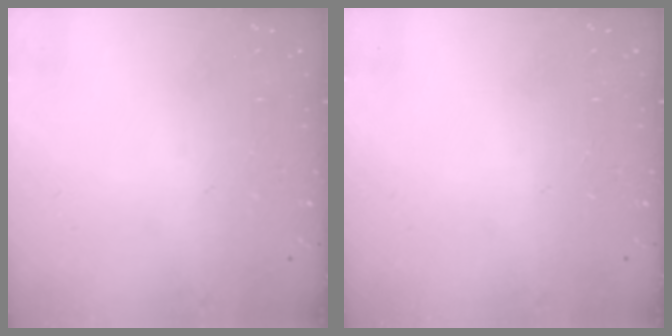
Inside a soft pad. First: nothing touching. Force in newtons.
{"total": 0.0}